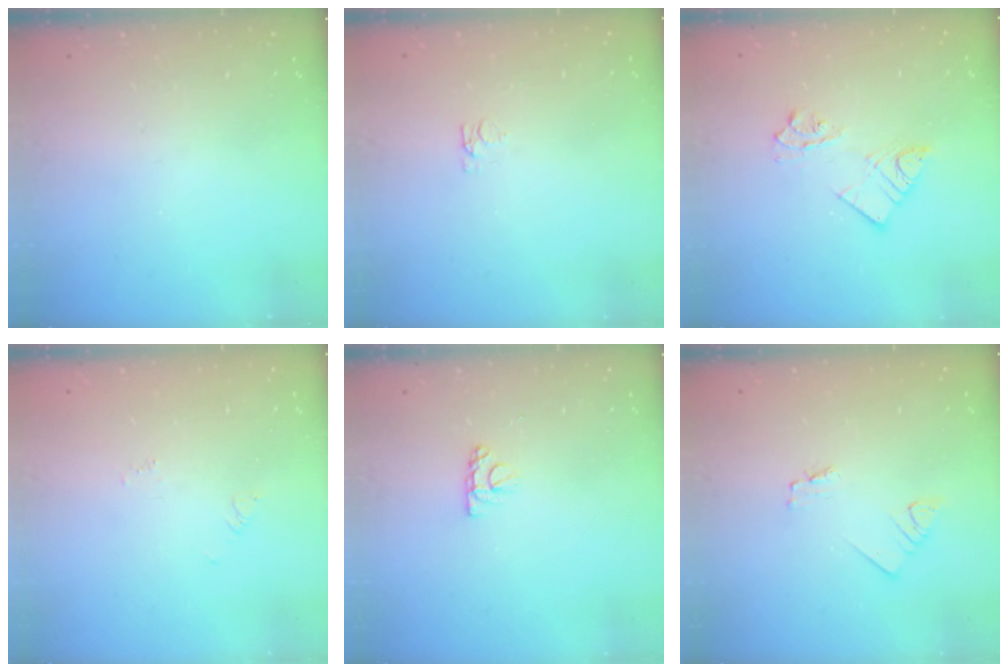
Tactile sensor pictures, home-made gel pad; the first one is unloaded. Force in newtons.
{"total": 4.1, "press": 4.1, "slide": 0.6}
{"total": 7.1, "press": 7.1, "slide": 0.2}
{"total": 2.7, "press": 2.7, "slide": 0.2}
{"total": 4.9, "press": 4.9, "slide": 0.3}
{"total": 1.6, "press": 1.6, "slide": 0.1}